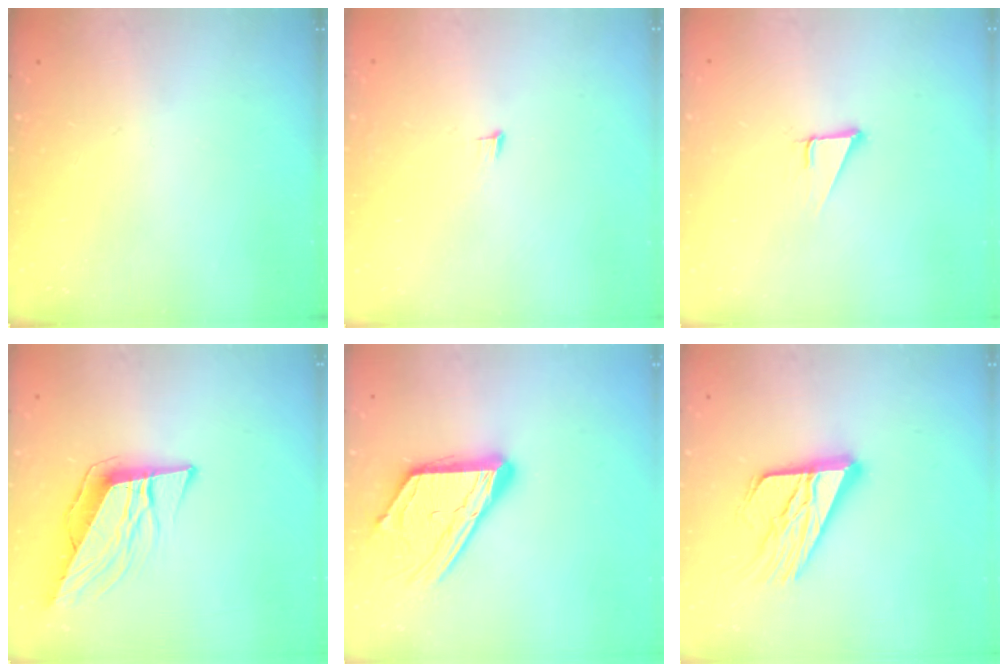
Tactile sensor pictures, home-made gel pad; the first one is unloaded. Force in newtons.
{"total": 5.4, "press": 5.3, "slide": 1.0}
{"total": 2.8, "press": 2.8, "slide": 0.1}
{"total": 11.7, "press": 11.2, "slide": 3.6}
{"total": 16.7, "press": 16.7, "slide": 1.4}
{"total": 18.2, "press": 18.1, "slide": 1.8}